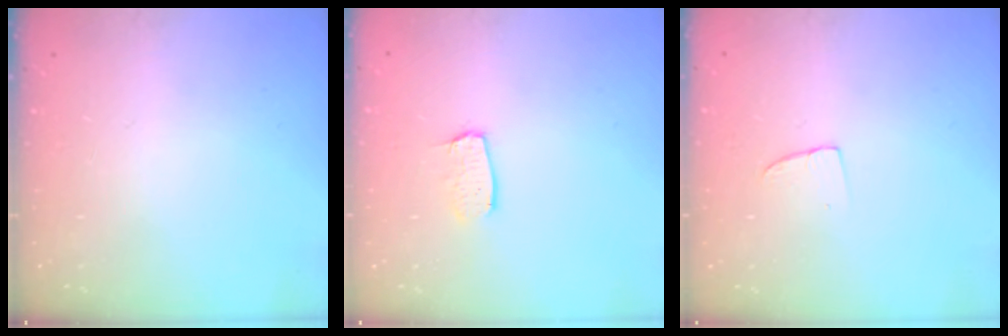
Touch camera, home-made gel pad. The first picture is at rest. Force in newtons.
{"total": 6.0, "press": 6.0, "slide": 0.3}
{"total": 2.9, "press": 2.9, "slide": 0.2}